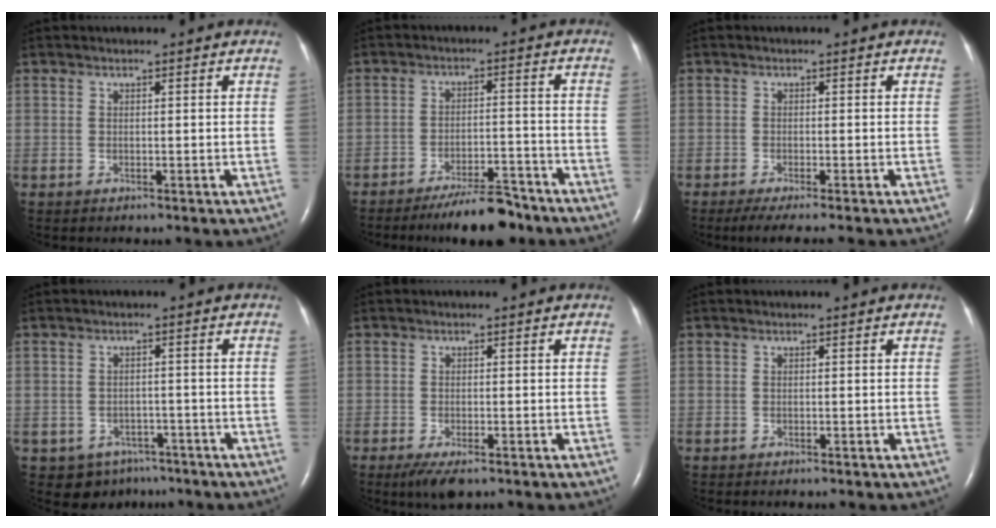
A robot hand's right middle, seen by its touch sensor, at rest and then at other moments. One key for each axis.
{"total": 8.1, "fx": -6.9, "fy": 1.5, "fz": 4.0, "tx": -0.060, "ty": -0.007, "tz": -0.114}
{"total": 5.7, "fx": -4.7, "fy": -0.1, "fz": 3.2, "tx": -0.039, "ty": -0.012, "tz": -0.073}
{"total": 5.3, "fx": -3.5, "fy": 3.9, "fz": 0.7, "tx": -0.001, "ty": 0.013, "tz": -0.042}
{"total": 3.8, "fx": -2.2, "fy": 1.2, "fz": 2.8, "tx": -0.054, "ty": -0.007, "tz": -0.034}
{"total": 0.0}